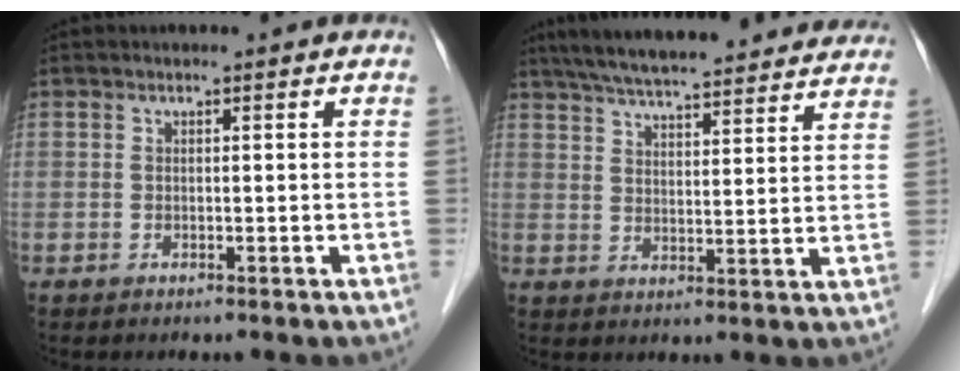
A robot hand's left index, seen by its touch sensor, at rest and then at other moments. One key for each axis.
{"total": 26.6, "fx": 23.8, "fy": 4.1, "fz": 11.2, "tx": -0.184, "ty": 0.008, "tz": 0.307}